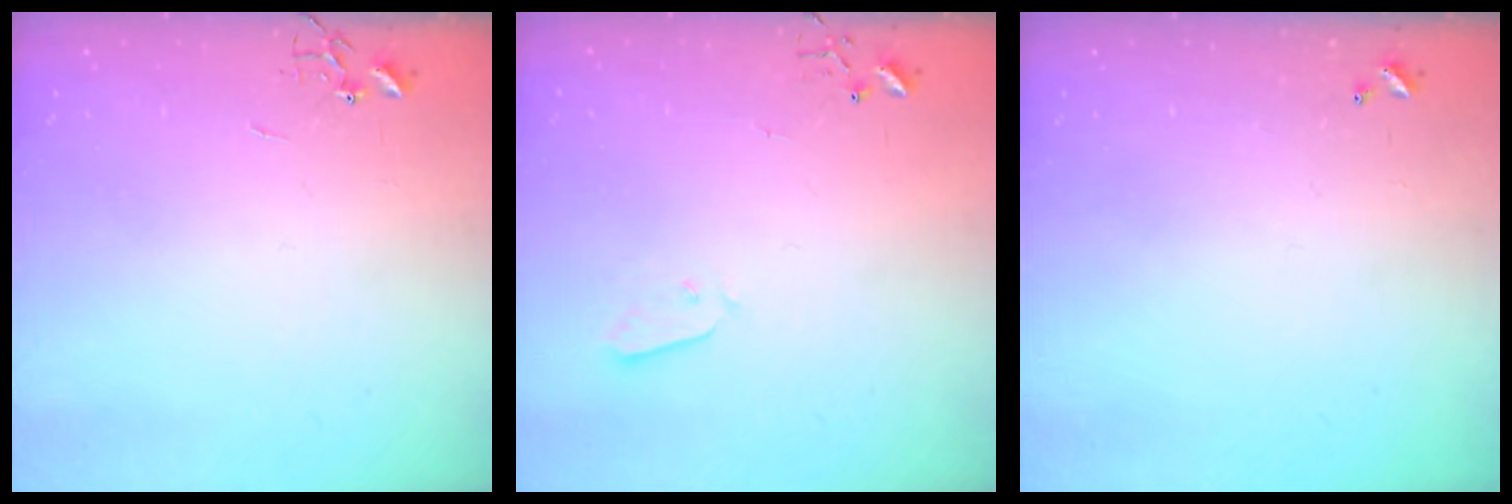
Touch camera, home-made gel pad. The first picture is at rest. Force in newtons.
{"total": 3.5, "press": 3.5, "slide": 0.3}
{"total": 0.0}